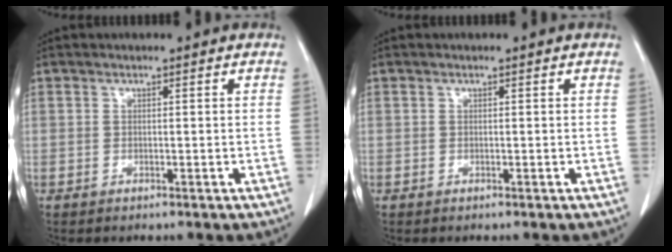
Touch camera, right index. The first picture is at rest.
{"total": 0.0}